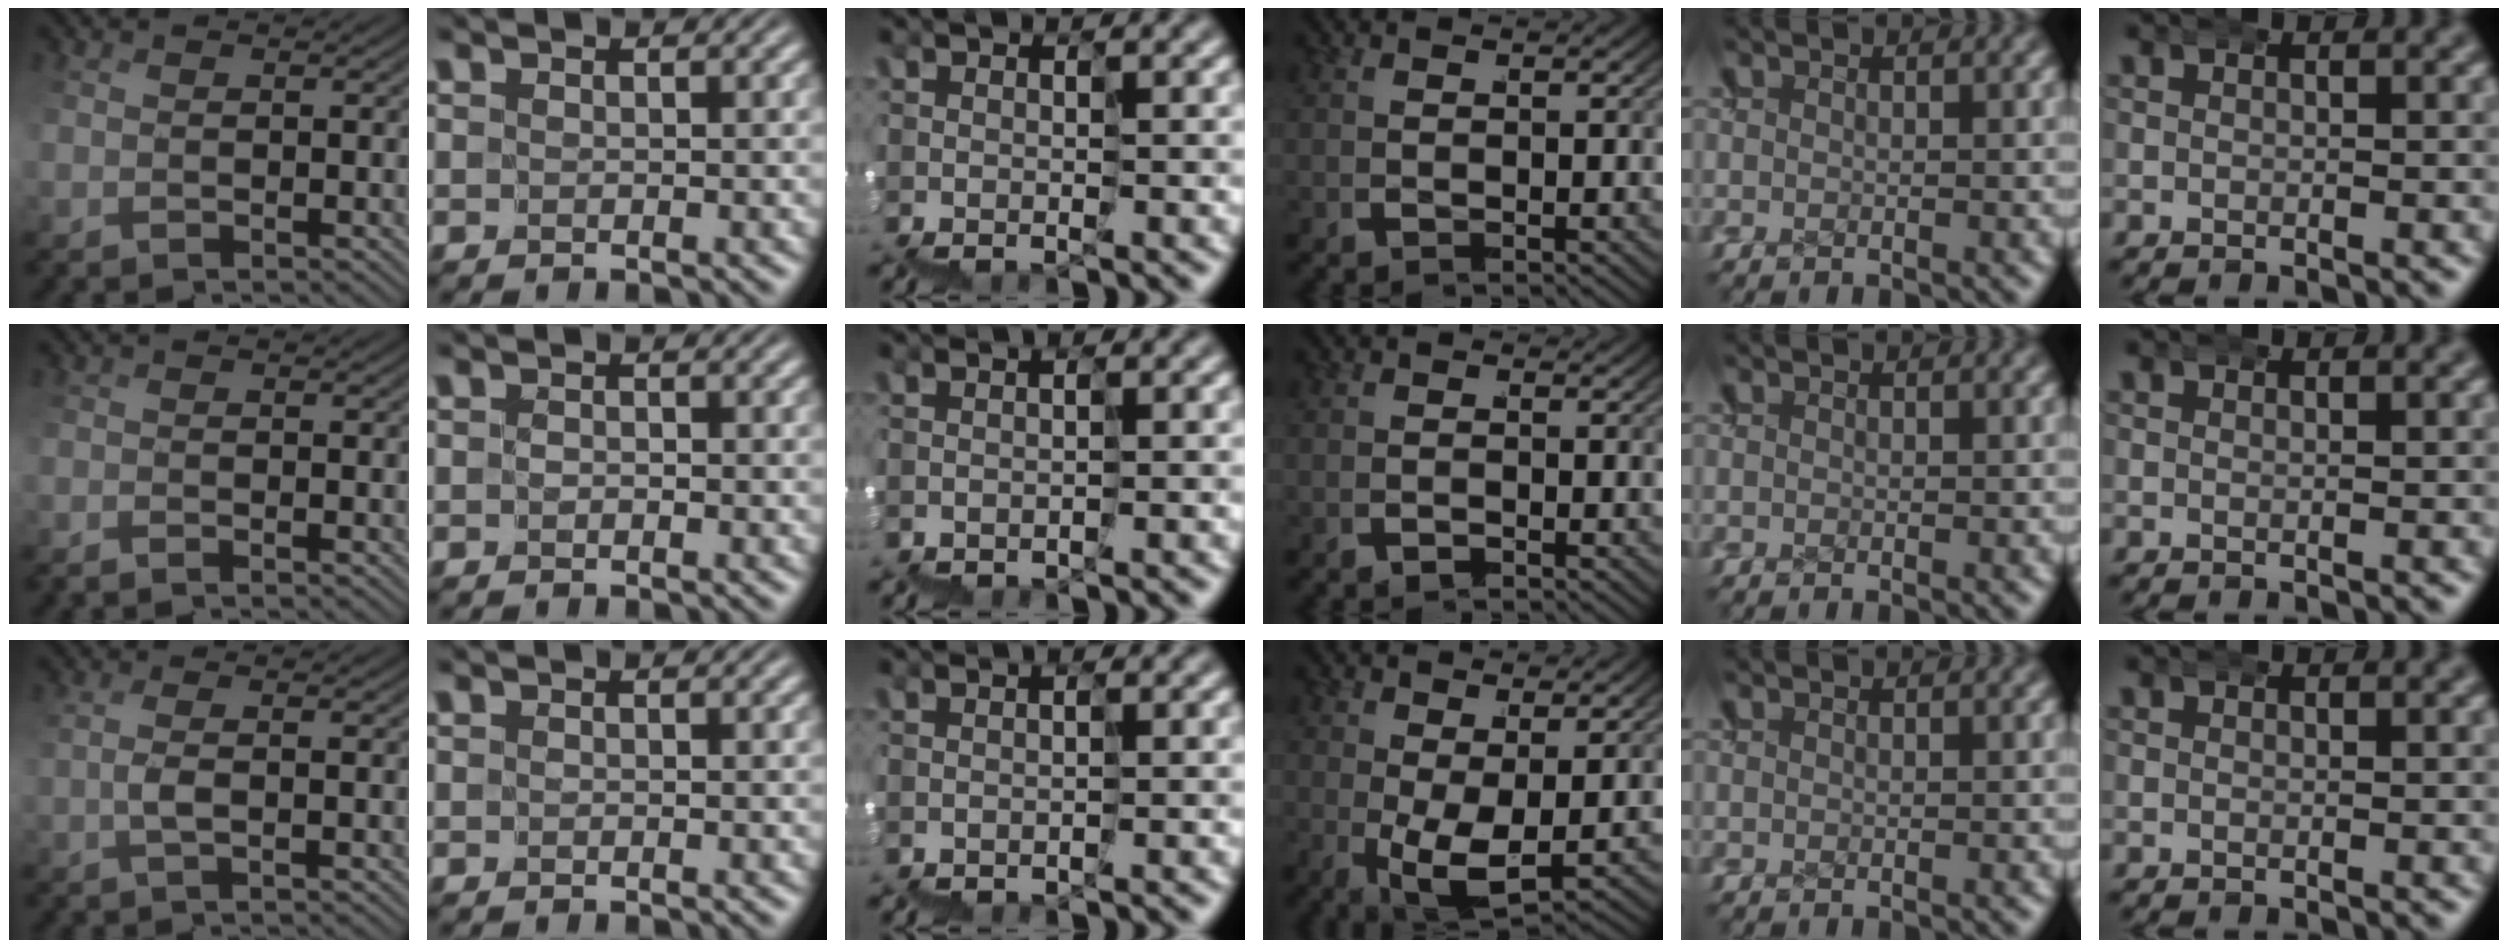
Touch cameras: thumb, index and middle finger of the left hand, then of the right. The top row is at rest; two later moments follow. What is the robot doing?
{"motion": "wrap", "object": "ethernet cable"}